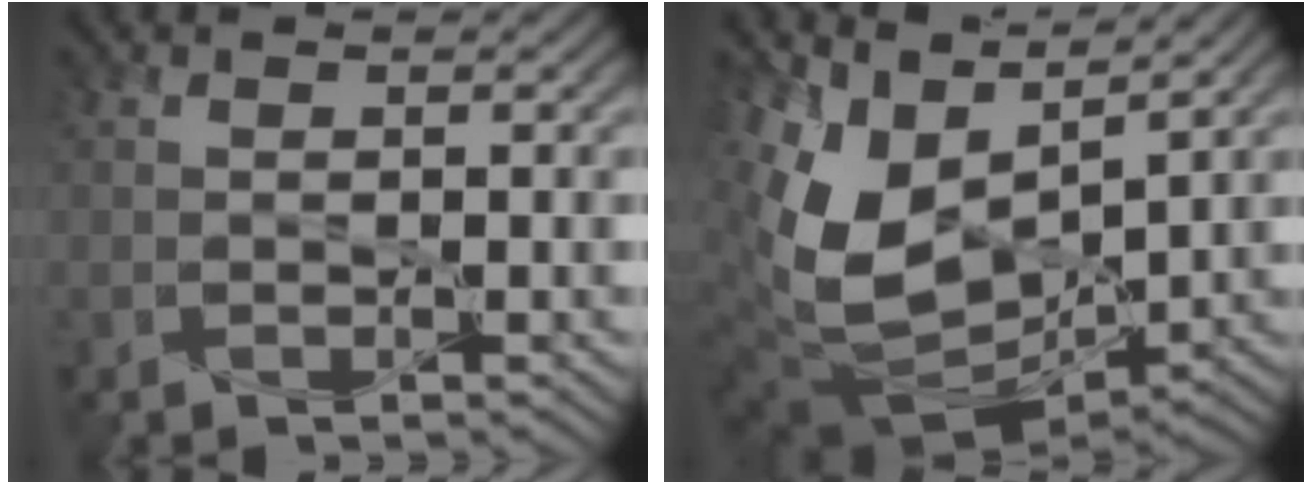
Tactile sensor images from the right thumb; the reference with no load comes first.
{"total": 14.3, "force": [3.4, 9.0, 10.6], "torque": [-0.261, -0.006, 0.075]}